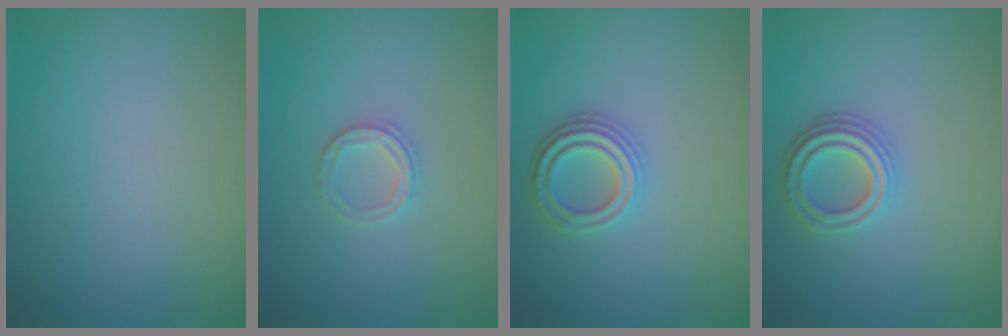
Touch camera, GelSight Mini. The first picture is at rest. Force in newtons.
{"total": 1.9, "press": 1.8, "slide": 0.4}
{"total": 2.7, "press": 2.6, "slide": 0.8}
{"total": 2.7, "press": 2.6, "slide": 0.8}